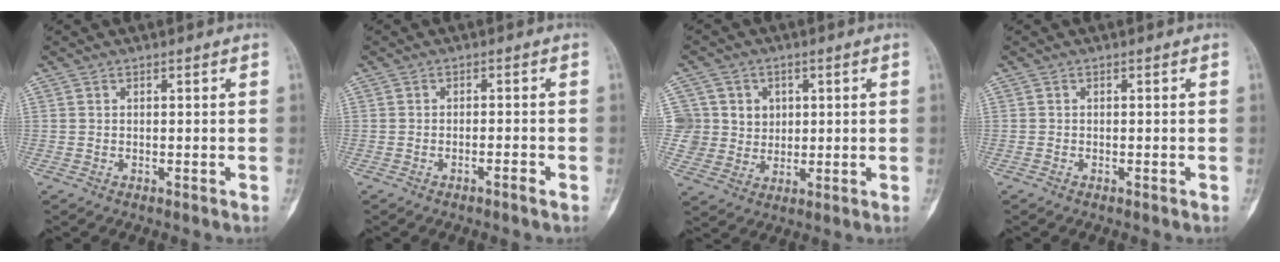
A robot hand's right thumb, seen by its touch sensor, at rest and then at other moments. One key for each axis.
{"total": 1.6, "fx": -1.1, "fy": 0.1, "fz": 1.2, "tx": -0.028, "ty": 0.010, "tz": -0.019}
{"total": 8.3, "fx": 2.1, "fy": 7.9, "fz": 1.1, "tx": 0.022, "ty": 0.002, "tz": 0.040}
{"total": 0.0}